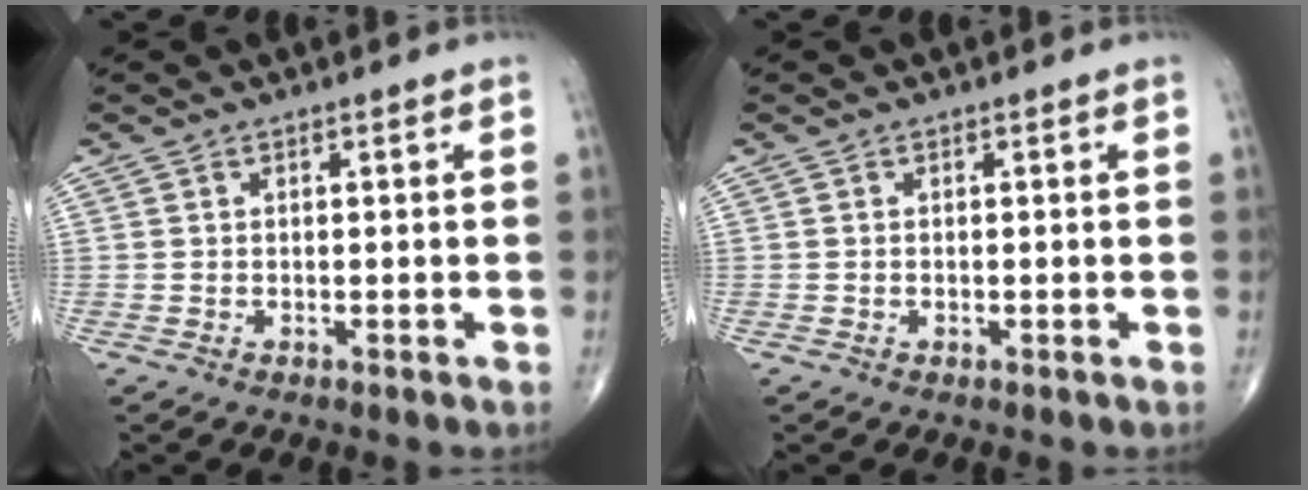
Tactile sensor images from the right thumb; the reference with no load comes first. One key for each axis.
{"total": 0.0}